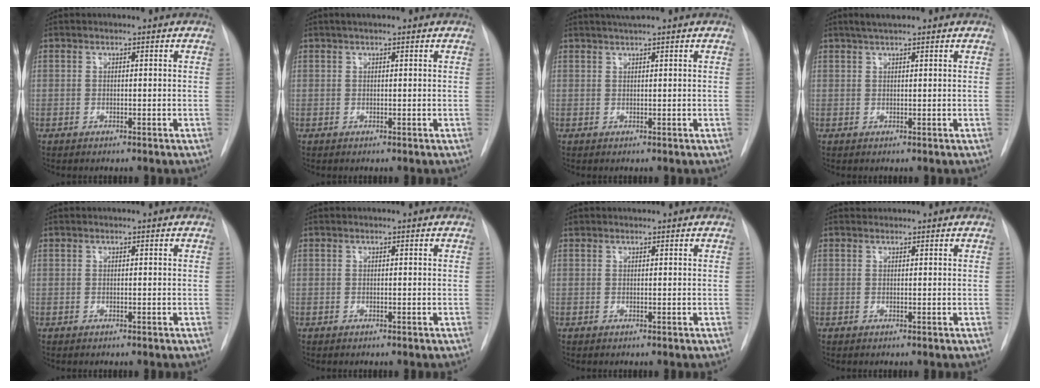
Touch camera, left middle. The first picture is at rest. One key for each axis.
{"total": 1.6, "fx": 1.2, "fy": 0.3, "fz": 1.1, "tx": -0.018, "ty": 0.013, "tz": 0.017}
{"total": 2.2, "fx": 1.8, "fy": -0.4, "fz": 1.1, "tx": -0.016, "ty": 0.013, "tz": 0.035}
{"total": 2.2, "fx": 1.8, "fy": 0.8, "fz": 1.2, "tx": -0.021, "ty": 0.013, "tz": 0.028}
{"total": 0.0}
{"total": 0.0}
{"total": 0.7, "fx": 0.6, "fy": 0.2, "fz": -0.1, "tx": -0.008, "ty": 0.010, "tz": 0.014}
{"total": 0.7, "fx": 0.6, "fy": 0.2, "fz": -0.2, "tx": -0.003, "ty": 0.011, "tz": 0.013}